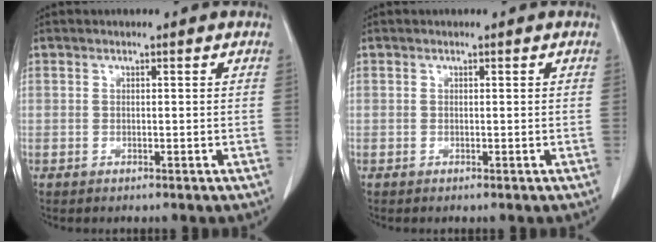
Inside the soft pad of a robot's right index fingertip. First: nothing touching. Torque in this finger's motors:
{"motor_torque": [0.03, -0.03, 0.01, 0.01]}